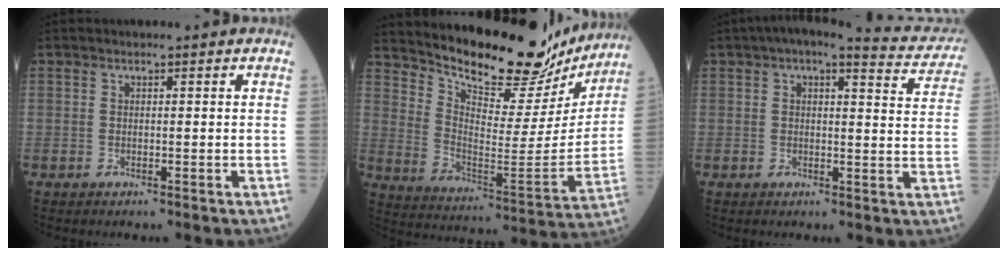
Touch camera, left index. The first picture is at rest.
{"total": 22.3, "force": [20.0, 6.1, 7.9], "torque": [-0.125, -0.042, 0.283]}
{"total": 11.0, "force": [9.9, 2.0, 4.3], "torque": [-0.044, 0.003, 0.096]}